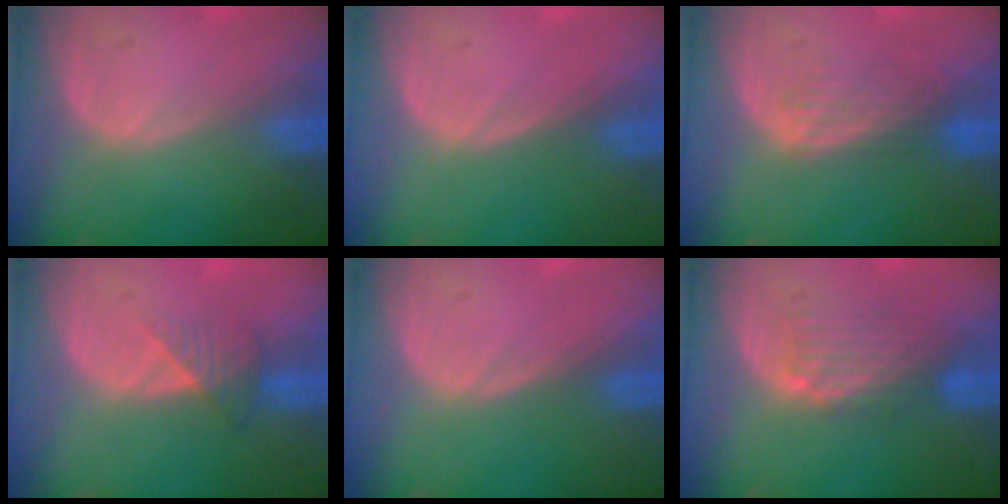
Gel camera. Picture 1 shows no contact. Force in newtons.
{"total": 0.0}
{"total": 3.8, "press": 3.2, "slide": 1.9}
{"total": 3.4, "press": 3.0, "slide": 1.7}
{"total": 0.0}
{"total": 5.1, "press": 4.4, "slide": 2.6}